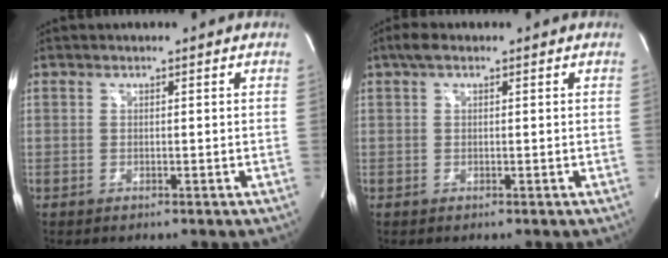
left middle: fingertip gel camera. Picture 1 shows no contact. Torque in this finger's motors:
{"motor_torque": [0.36, -0.36, -0.05, 0.04]}